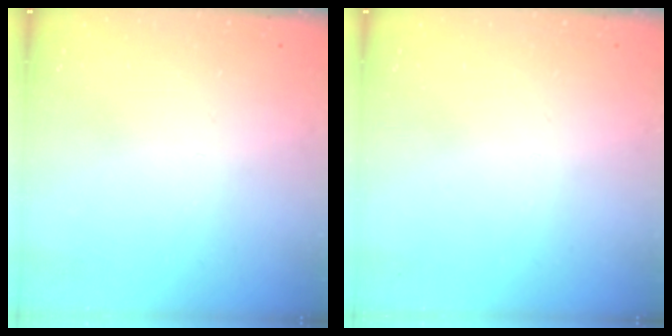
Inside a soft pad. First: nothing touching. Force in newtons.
{"total": 0.0}